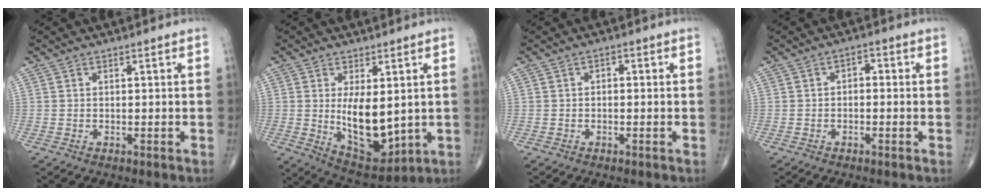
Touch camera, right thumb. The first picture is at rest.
{"total": 11.9, "force": [0.3, 5.9, 10.4], "torque": [-0.134, -0.026, 0.028]}
{"total": 1.1, "force": [-0.1, 0.7, 0.8], "torque": [-0.006, 0.003, -0.006]}
{"total": 2.1, "force": [-0.2, 1.4, 1.6], "torque": [-0.013, 0.011, -0.011]}